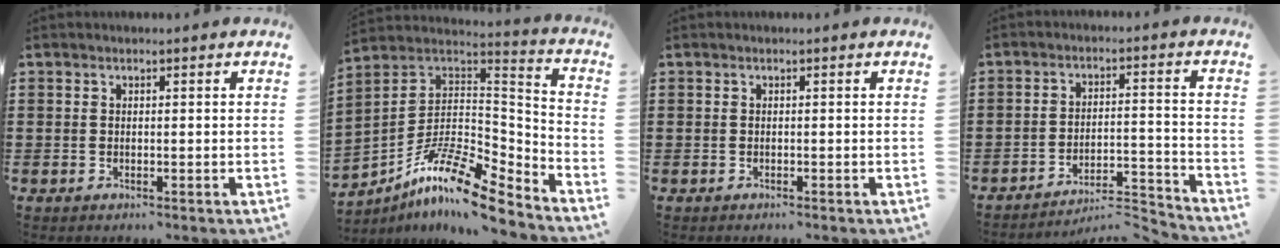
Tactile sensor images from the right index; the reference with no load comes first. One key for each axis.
{"total": 13.2, "fx": -9.3, "fy": 3.1, "fz": 8.8, "tx": -0.175, "ty": 0.010, "tz": -0.180}
{"total": 0.0}
{"total": 4.5, "fx": -4.3, "fy": 0.1, "fz": 1.4, "tx": -0.032, "ty": -0.008, "tz": -0.091}